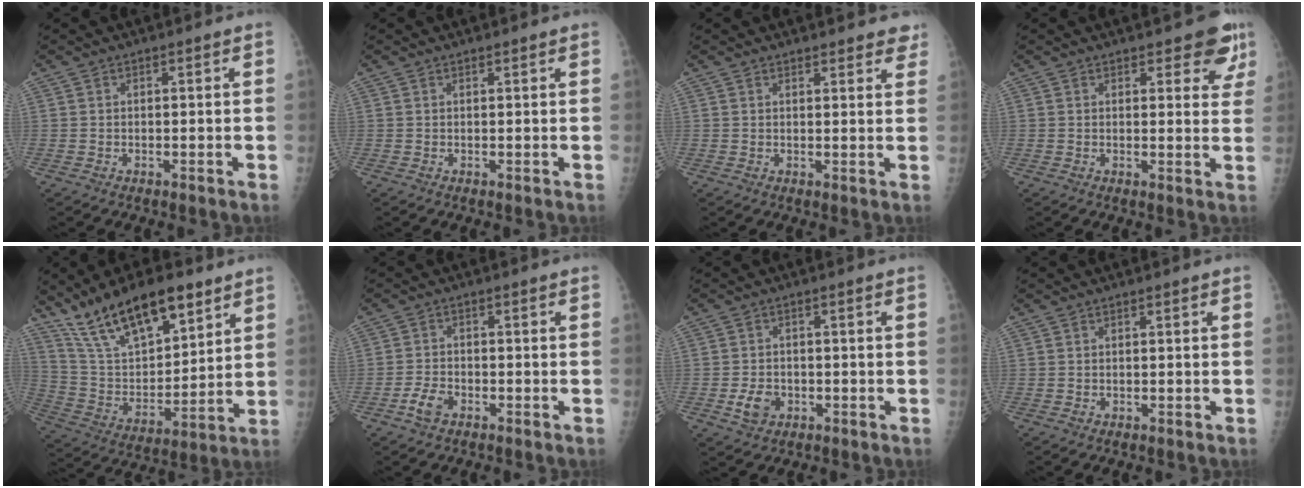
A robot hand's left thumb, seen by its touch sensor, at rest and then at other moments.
{"total": 0.6, "force": [0.6, 0.1, 0.2], "torque": [-0.004, -0.001, 0.009]}
{"total": 5.4, "force": [4.8, 1.8, 1.6], "torque": [0.013, -0.018, 0.046]}
{"total": 6.4, "force": [4.5, 2.8, 3.5], "torque": [-0.003, -0.021, 0.045]}
{"total": 19.8, "force": [13.5, 7.7, 12.3], "torque": [-0.183, -0.053, 0.253]}
{"total": 3.6, "force": [-2.1, 2.1, 2.1], "torque": [-0.043, 0.011, -0.040]}
{"total": 4.3, "force": [-1.5, 3.3, 2.4], "torque": [-0.036, 0.005, -0.022]}
{"total": 0.0}